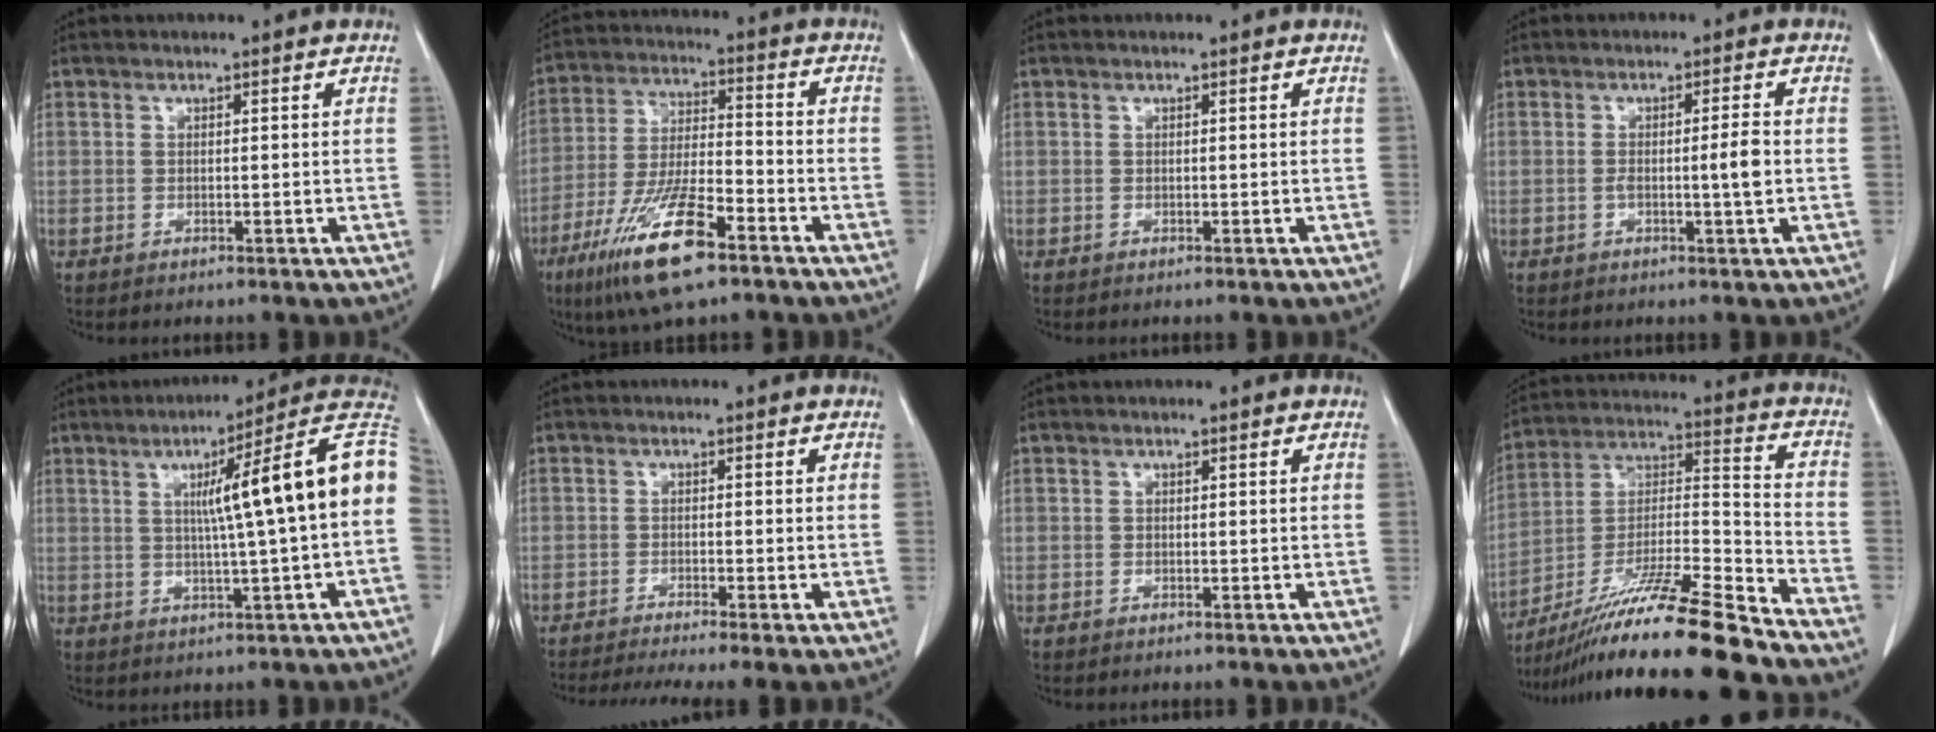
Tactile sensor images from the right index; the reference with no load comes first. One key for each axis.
{"total": 14.2, "fx": -8.4, "fy": 2.7, "fz": 11.1, "tx": -0.227, "ty": -0.021, "tz": -0.151}
{"total": 0.0}
{"total": 3.4, "fx": -0.5, "fy": -0.2, "fz": 3.4, "tx": -0.058, "ty": -0.001, "tz": -0.008}
{"total": 15.5, "fx": 1.8, "fy": -0.9, "fz": 15.4, "tx": -0.207, "ty": 0.028, "tz": 0.017}
{"total": 7.5, "fx": -5.8, "fy": 0.0, "fz": 4.7, "tx": -0.072, "ty": -0.011, "tz": -0.093}
{"total": 0.0}
{"total": 21.4, "fx": -17.2, "fy": -0.6, "fz": 12.8, "tx": -0.228, "ty": -0.017, "tz": -0.309}